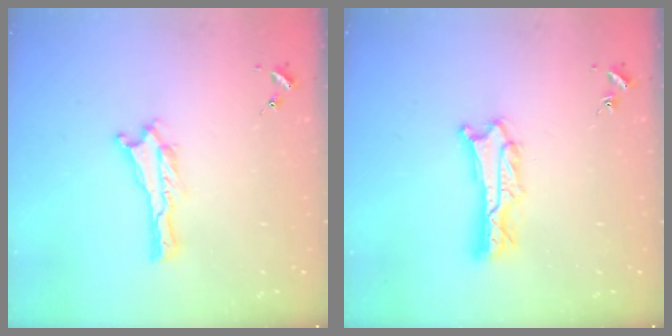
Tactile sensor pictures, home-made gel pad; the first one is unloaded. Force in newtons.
{"total": 3.2, "press": 3.2, "slide": 0.4}